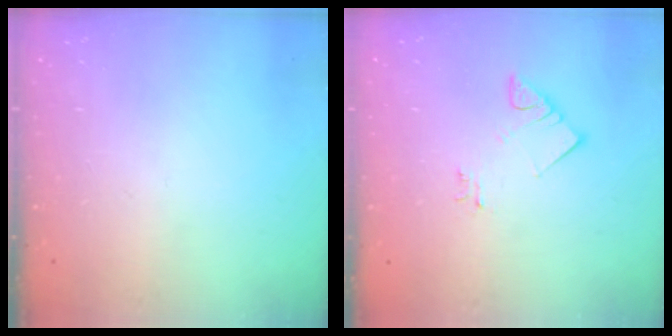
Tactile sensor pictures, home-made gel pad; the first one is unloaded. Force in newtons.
{"total": 3.5, "press": 3.5, "slide": 0.2}